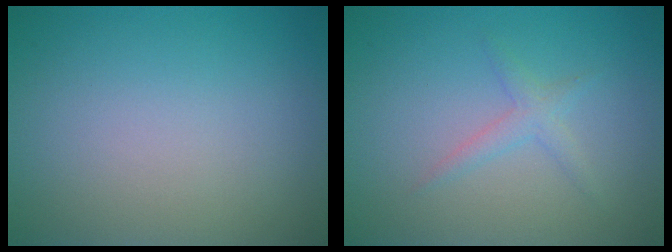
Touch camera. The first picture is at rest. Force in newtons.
{"total": 1.4, "press": 1.4, "slide": 0.1}